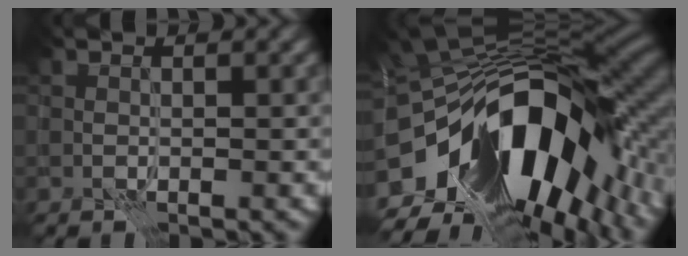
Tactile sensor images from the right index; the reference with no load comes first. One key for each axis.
{"total": 18.9, "fx": -5.5, "fy": 10.2, "fz": 14.9, "tx": -0.274, "ty": -0.032, "tz": -0.081}